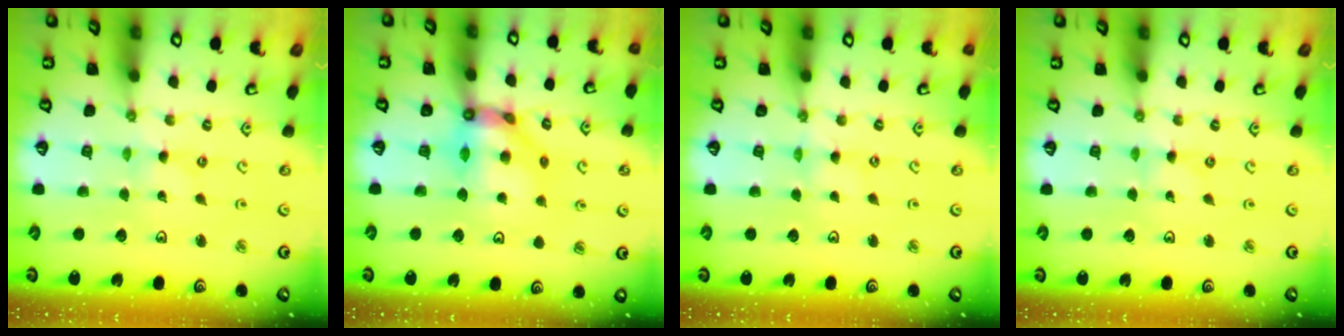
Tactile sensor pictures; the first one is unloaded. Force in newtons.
{"total": 10.7, "press": 10.6, "slide": 1.5}
{"total": 0.0}
{"total": 0.0}